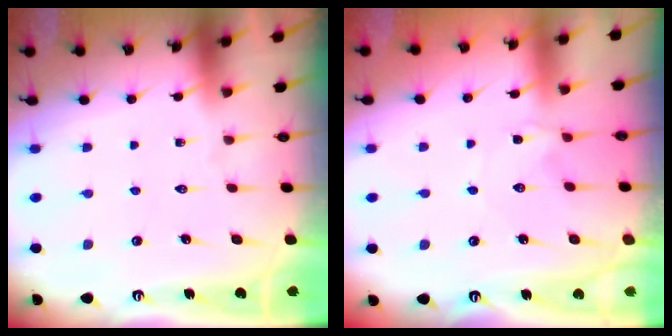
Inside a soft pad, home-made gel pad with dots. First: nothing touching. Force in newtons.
{"total": 1.5, "press": 1.4, "slide": 0.2}